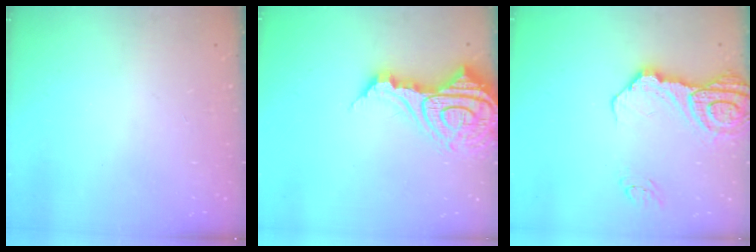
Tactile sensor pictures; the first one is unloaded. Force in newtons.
{"total": 20.1, "press": 19.9, "slide": 2.7}
{"total": 16.5, "press": 16.4, "slide": 1.7}